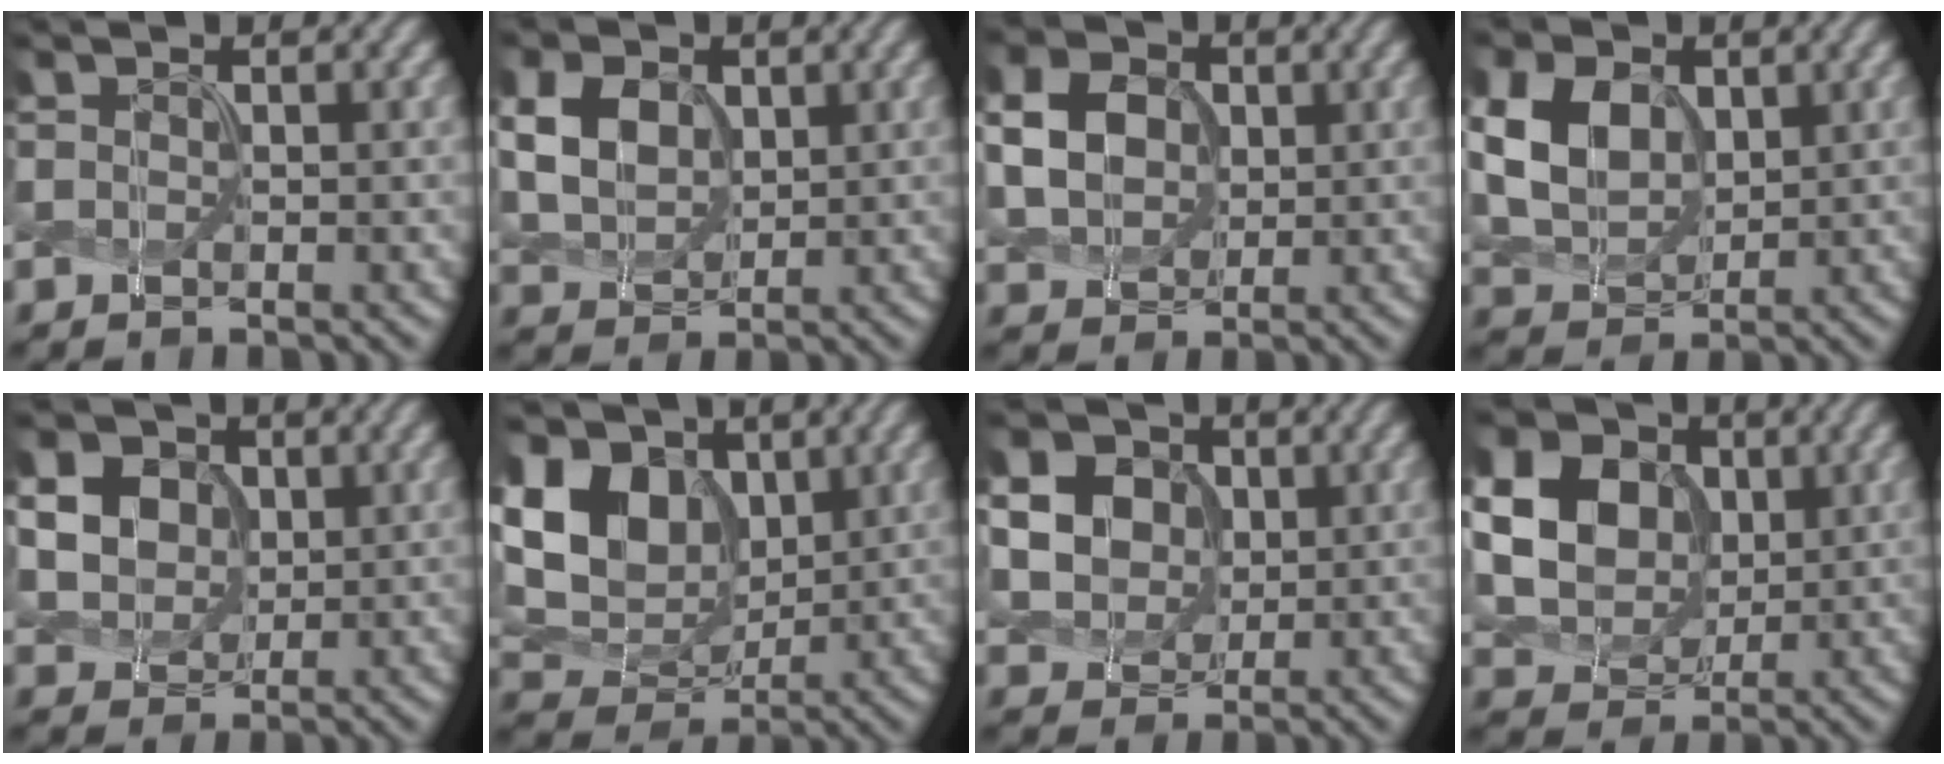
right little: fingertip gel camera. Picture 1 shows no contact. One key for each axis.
{"total": 4.6, "fx": 0.7, "fy": 3.5, "fz": 2.9, "tx": -0.079, "ty": 0.006, "tz": 0.017}
{"total": 5.2, "fx": 0.5, "fy": 4.2, "fz": 3.0, "tx": -0.093, "ty": 0.012, "tz": 0.012}
{"total": 5.8, "fx": 0.9, "fy": 4.2, "fz": 3.9, "tx": -0.094, "ty": 0.005, "tz": 0.023}
{"total": 9.7, "fx": 3.2, "fy": 7.9, "fz": 4.7, "tx": -0.125, "ty": 0.035, "tz": 0.056}
{"total": 9.1, "fx": 2.5, "fy": 6.9, "fz": 5.4, "tx": -0.142, "ty": 0.018, "tz": 0.041}
{"total": 11.6, "fx": 3.7, "fy": 9.6, "fz": 5.5, "tx": -0.147, "ty": 0.032, "tz": 0.072}
{"total": 13.1, "fx": 3.3, "fy": 10.6, "fz": 6.9, "tx": -0.174, "ty": 0.033, "tz": 0.069}